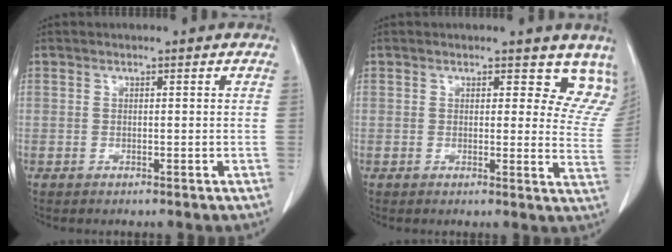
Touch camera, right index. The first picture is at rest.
{"total": 8.1, "force": [7.1, 3.5, 1.7], "torque": [0.028, -0.030, 0.046]}